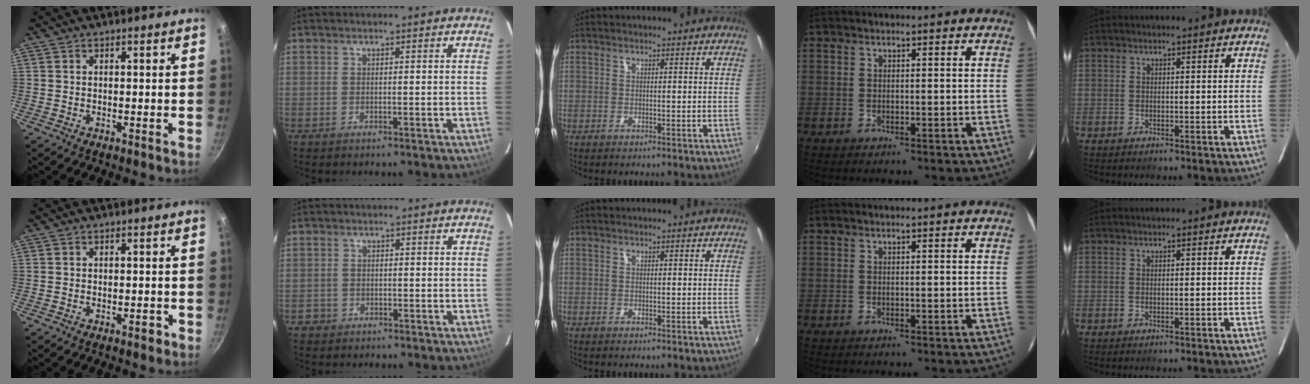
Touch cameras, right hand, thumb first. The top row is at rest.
{"thumb": {"total": 1.5, "force": [-0.8, 0.7, 1.0], "torque": [-0.012, 0.010, -0.009]}, "index": {"total": 2.1, "force": [-1.0, 1.8, 0.1], "torque": [-0.008, 0.008, -0.015]}}